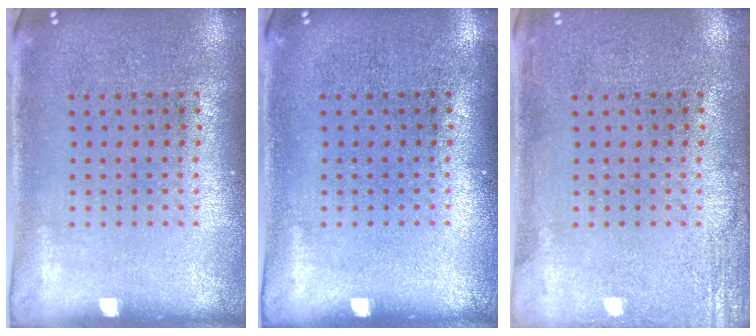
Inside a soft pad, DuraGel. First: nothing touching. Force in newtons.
{"total": 0.0}
{"total": 2.2, "press": 2.2, "slide": 0.4}